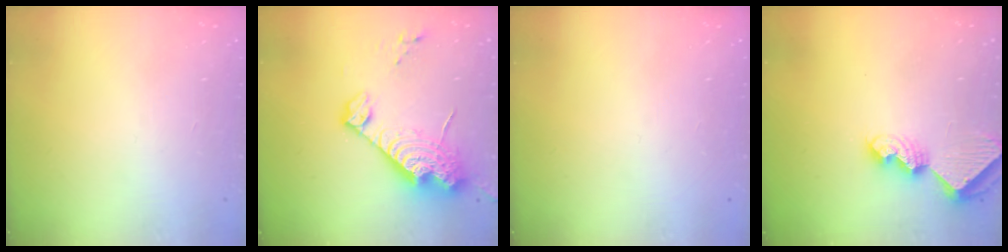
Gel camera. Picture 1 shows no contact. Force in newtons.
{"total": 16.0, "press": 15.9, "slide": 1.2}
{"total": 0.0}
{"total": 9.6, "press": 9.5, "slide": 0.9}